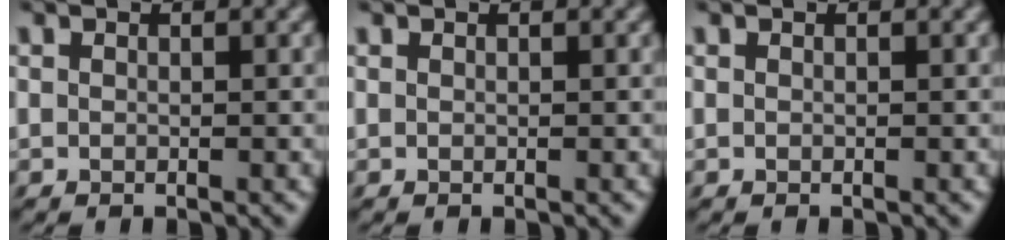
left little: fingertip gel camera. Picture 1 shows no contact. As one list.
[{"total": 0.0}, {"total": 0.0}]